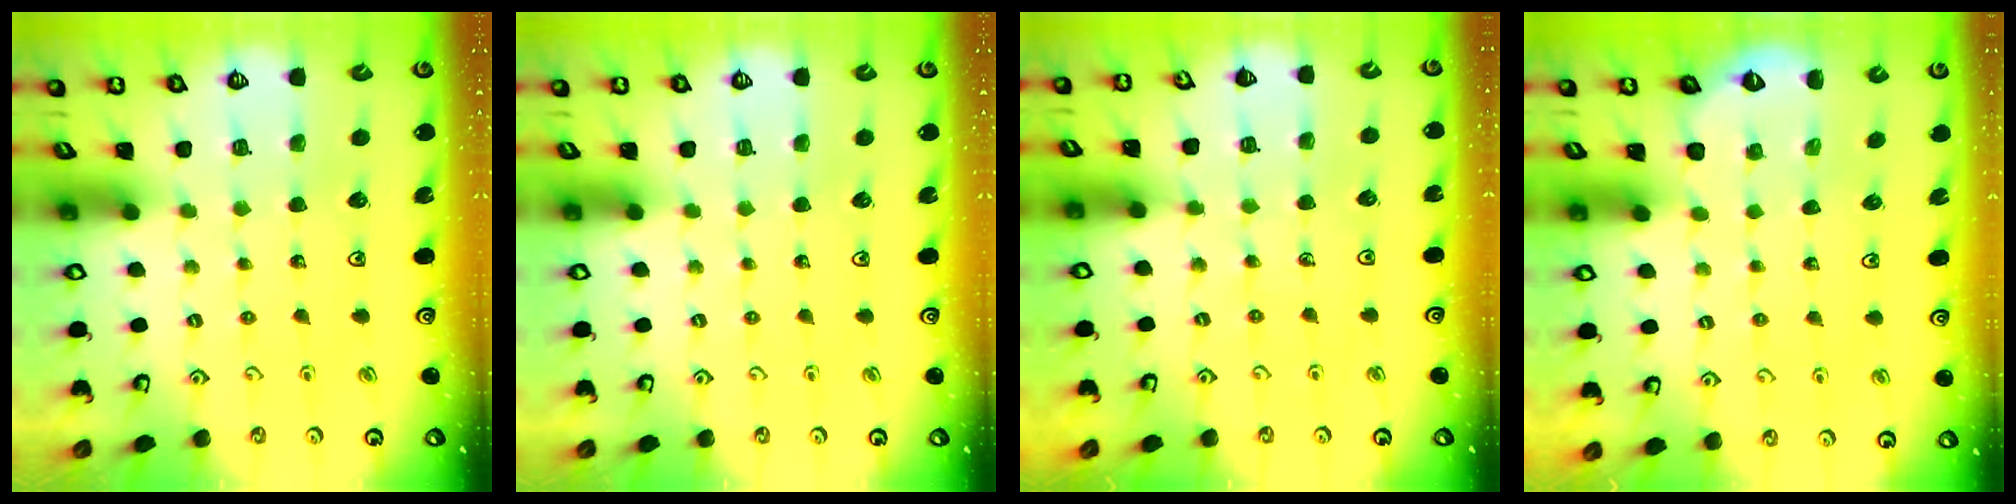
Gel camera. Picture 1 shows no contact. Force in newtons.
{"total": 0.0}
{"total": 4.9, "press": 4.7, "slide": 1.2}
{"total": 2.1, "press": 1.0, "slide": 1.8}